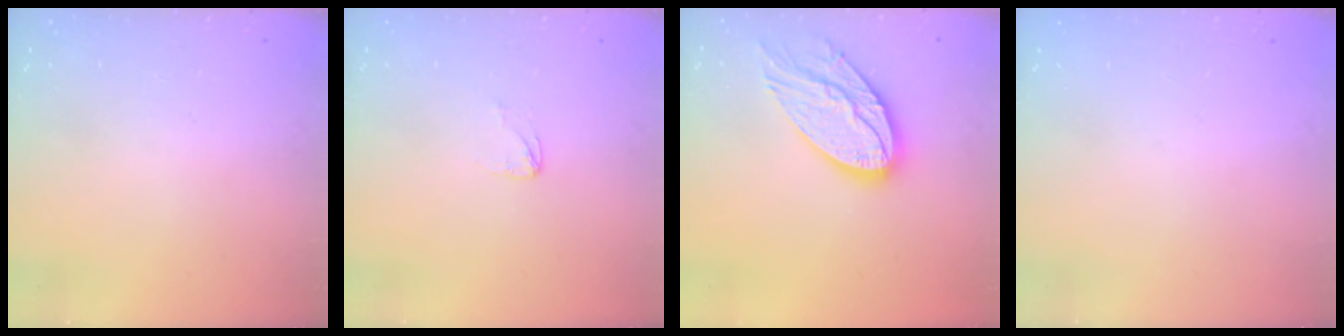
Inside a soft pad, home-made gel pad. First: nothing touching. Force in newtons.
{"total": 3.0, "press": 3.0, "slide": 0.1}
{"total": 17.1, "press": 17.0, "slide": 1.4}
{"total": 0.0}